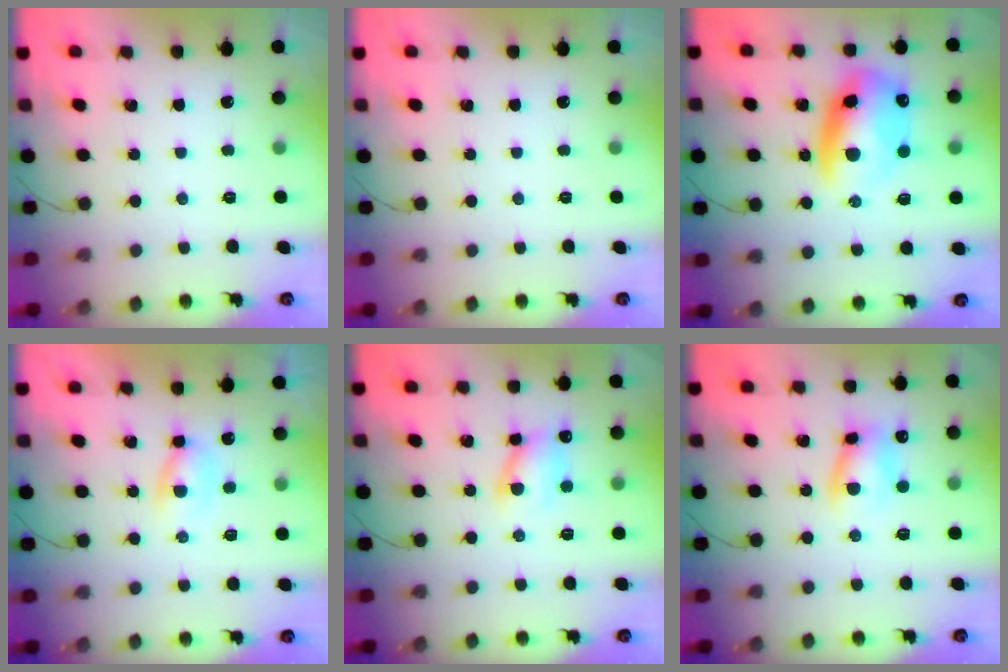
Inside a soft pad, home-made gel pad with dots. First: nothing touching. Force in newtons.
{"total": 0.0}
{"total": 13.4, "press": 13.0, "slide": 3.1}
{"total": 3.3, "press": 3.1, "slide": 1.2}
{"total": 8.7, "press": 8.7, "slide": 0.7}
{"total": 8.3, "press": 8.2, "slide": 1.4}